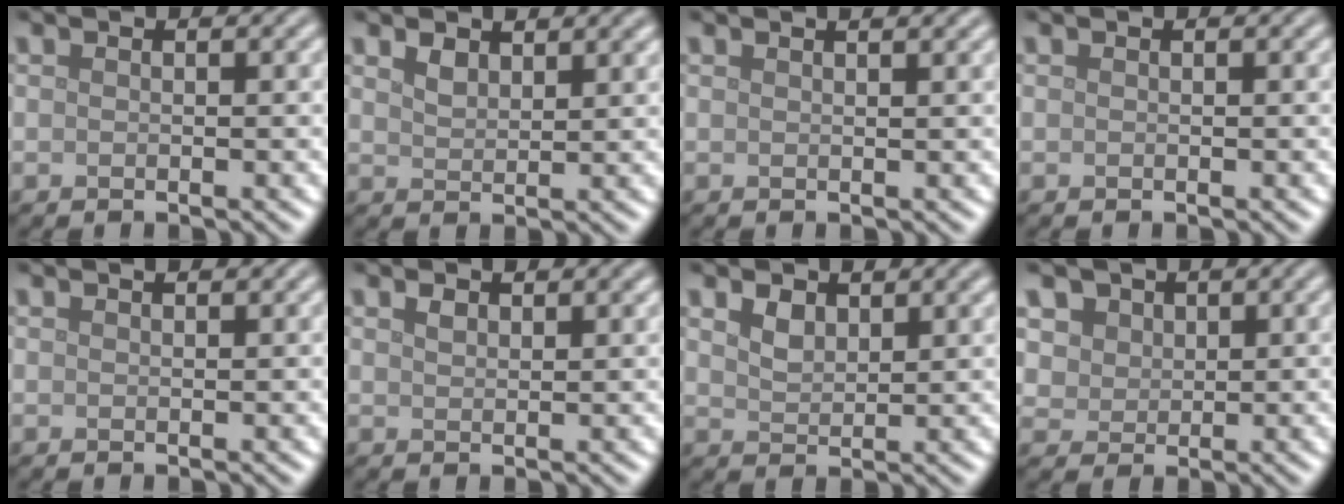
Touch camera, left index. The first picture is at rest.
{"total": 2.1, "force": [1.6, 1.0, 0.9], "torque": [-0.022, 0.002, 0.033]}
{"total": 1.9, "force": [1.4, 0.7, 1.1], "torque": [-0.008, 0.007, 0.006]}
{"total": 0.0}
{"total": 0.8, "force": [0.7, 0.2, 0.4], "torque": [-0.006, 0.000, 0.012]}
{"total": 1.4, "force": [1.1, 0.6, 0.6], "torque": [-0.014, 0.004, 0.021]}
{"total": 2.3, "force": [1.5, 1.3, 1.2], "torque": [-0.028, 0.001, 0.032]}
{"total": 4.5, "force": [2.5, 3.4, 1.7], "torque": [-0.049, -0.003, 0.043]}